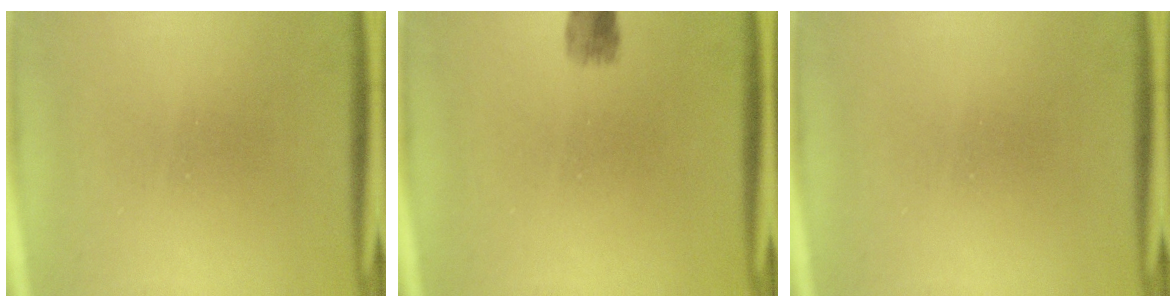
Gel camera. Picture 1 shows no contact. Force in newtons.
{"total": 1.3}
{"total": 0.0}